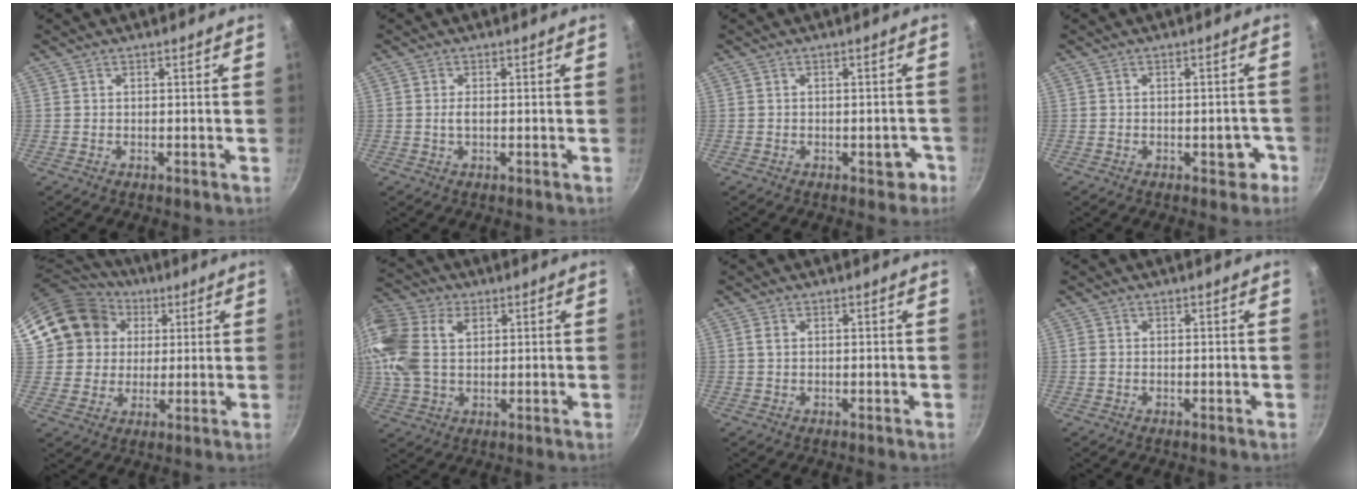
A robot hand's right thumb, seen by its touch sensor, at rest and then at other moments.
{"total": 1.6, "force": [-0.1, 0.7, 1.4], "torque": [-0.028, 0.003, -0.003]}
{"total": 3.1, "force": [-1.5, 1.9, 2.0], "torque": [0.001, 0.026, -0.009]}
{"total": 3.6, "force": [-1.6, 2.1, 2.4], "torque": [0.001, 0.026, -0.014]}
{"total": 15.1, "force": [5.0, 13.3, 5.2], "torque": [-0.077, 0.023, 0.088]}
{"total": 19.7, "force": [4.7, 13.8, 13.2], "torque": [-0.308, 0.027, 0.080]}
{"total": 1.3, "force": [0.3, 0.9, 0.9], "torque": [-0.016, 0.002, 0.004]}
{"total": 0.9, "force": [-0.1, 0.8, 0.4], "torque": [-0.008, 0.003, -0.003]}